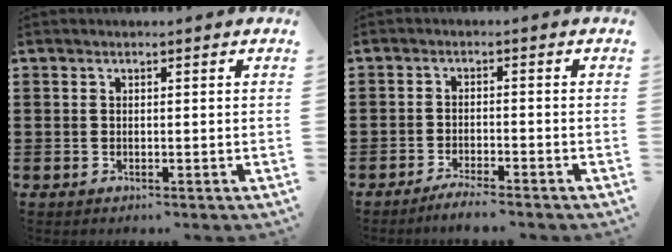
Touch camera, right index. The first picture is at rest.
{"total": 2.5, "force": [-2.4, -0.3, 0.6], "torque": [-0.012, 0.002, -0.048]}